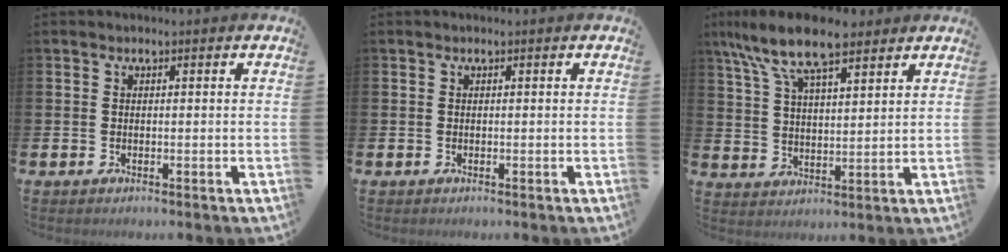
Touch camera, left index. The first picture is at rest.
{"total": 0.0}
{"total": 10.0, "force": [8.1, 2.7, 5.2], "torque": [-0.125, -0.020, 0.150]}